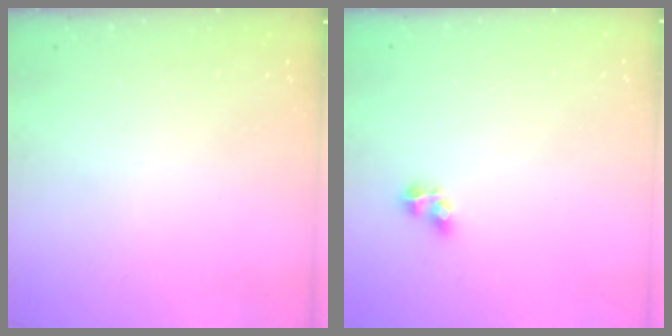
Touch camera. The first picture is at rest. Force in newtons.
{"total": 3.5, "press": 3.3, "slide": 1.2}